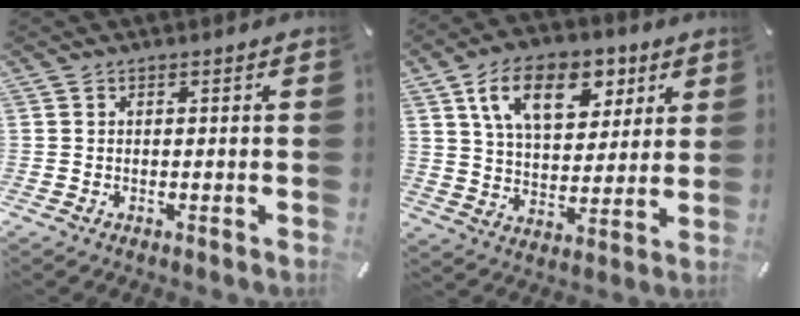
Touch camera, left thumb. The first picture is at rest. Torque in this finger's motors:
{"motor_torque": [2.24, 2.24, 1.49, -1.28, 0.20]}